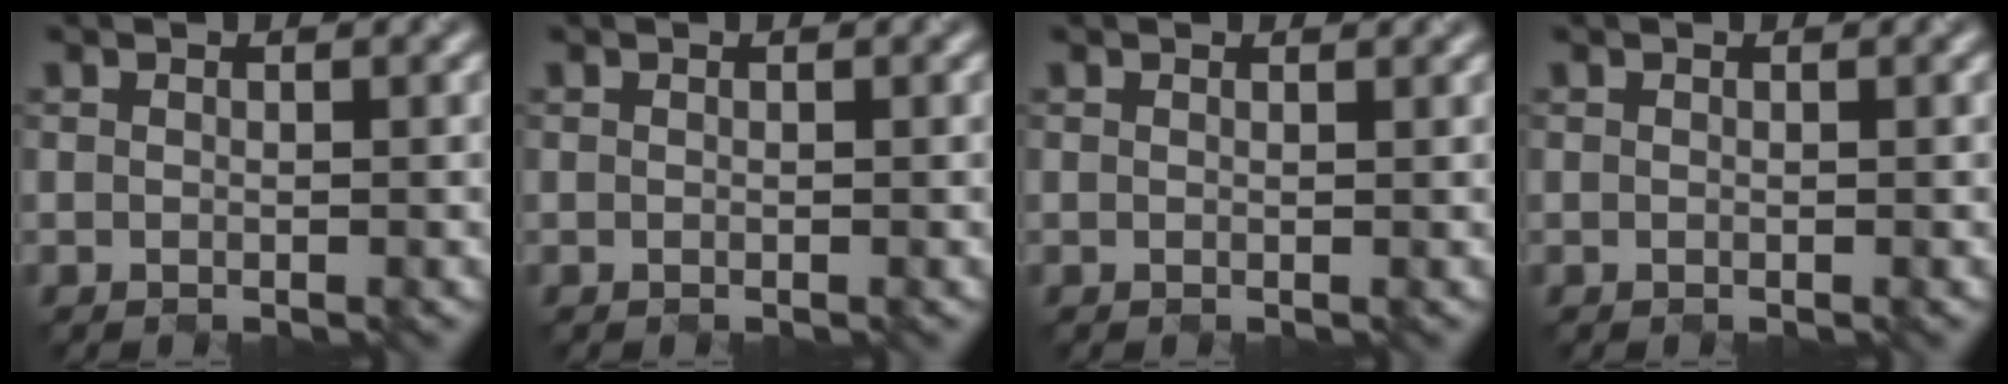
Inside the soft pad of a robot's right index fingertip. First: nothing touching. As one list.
[{"total": 0.0}, {"total": 1.4, "force": [1.3, 0.4, 0.4], "torque": [-0.001, 0.004, 0.011]}, {"total": 0.0}]